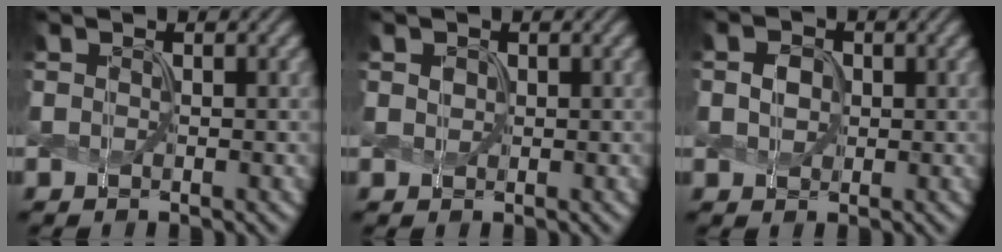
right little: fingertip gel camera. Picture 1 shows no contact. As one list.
[{"total": 0.7, "force": [0.2, 0.6, 0.2], "torque": [-0.010, 0.003, 0.014]}, {"total": 1.5, "force": [-0.2, 1.3, 0.6], "torque": [-0.023, 0.004, 0.002]}]